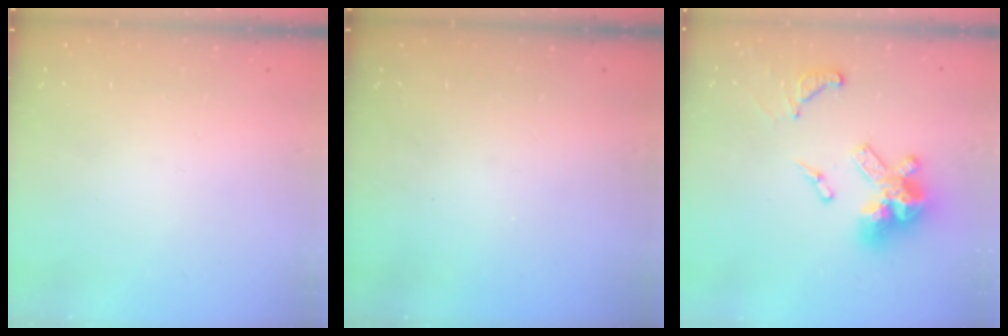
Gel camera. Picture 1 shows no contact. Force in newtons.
{"total": 0.0}
{"total": 15.5, "press": 15.4, "slide": 1.2}